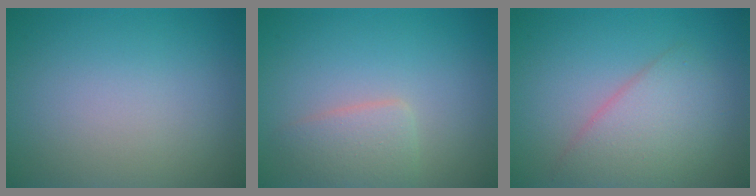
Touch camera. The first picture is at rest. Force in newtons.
{"total": 2.4, "press": 2.4, "slide": 0.1}
{"total": 3.9, "press": 3.9, "slide": 0.0}